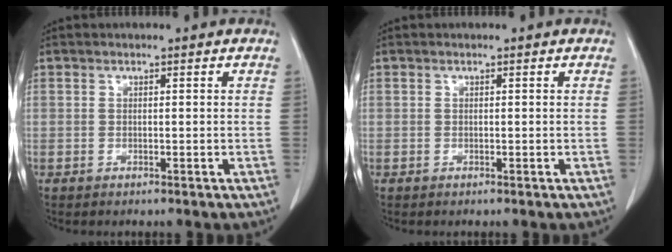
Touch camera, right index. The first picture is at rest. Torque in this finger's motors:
{"motor_torque": [0.00, 0.00, 0.00, 0.00]}